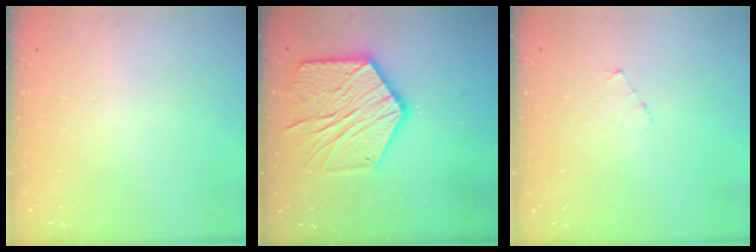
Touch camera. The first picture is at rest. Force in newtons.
{"total": 19.6, "press": 19.5, "slide": 1.6}
{"total": 3.1, "press": 3.0, "slide": 0.3}